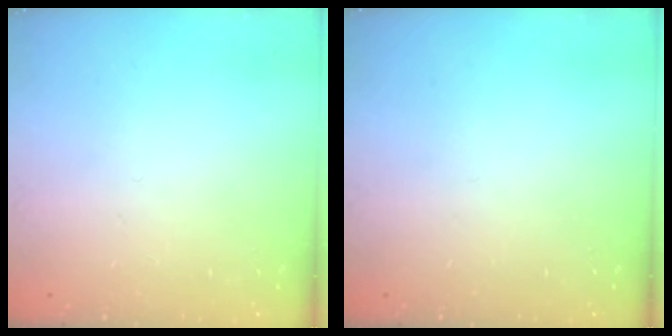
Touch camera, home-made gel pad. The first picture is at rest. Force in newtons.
{"total": 0.0}